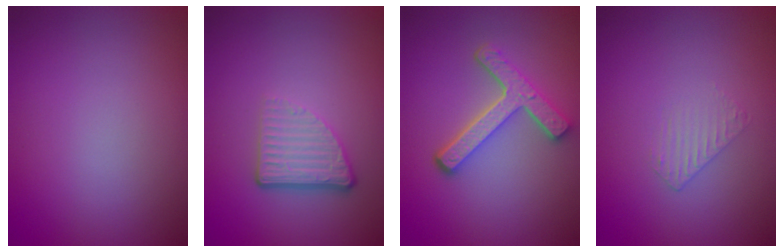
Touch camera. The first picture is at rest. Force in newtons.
{"total": 3.8, "press": 2.5, "slide": 2.8}
{"total": 4.7, "press": 3.4, "slide": 3.2}
{"total": 0.9, "press": 0.2, "slide": 0.9}